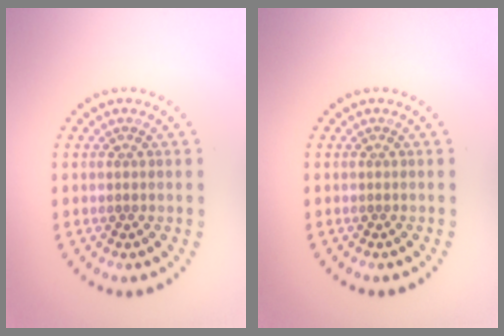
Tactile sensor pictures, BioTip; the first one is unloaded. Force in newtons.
{"total": 0.0}